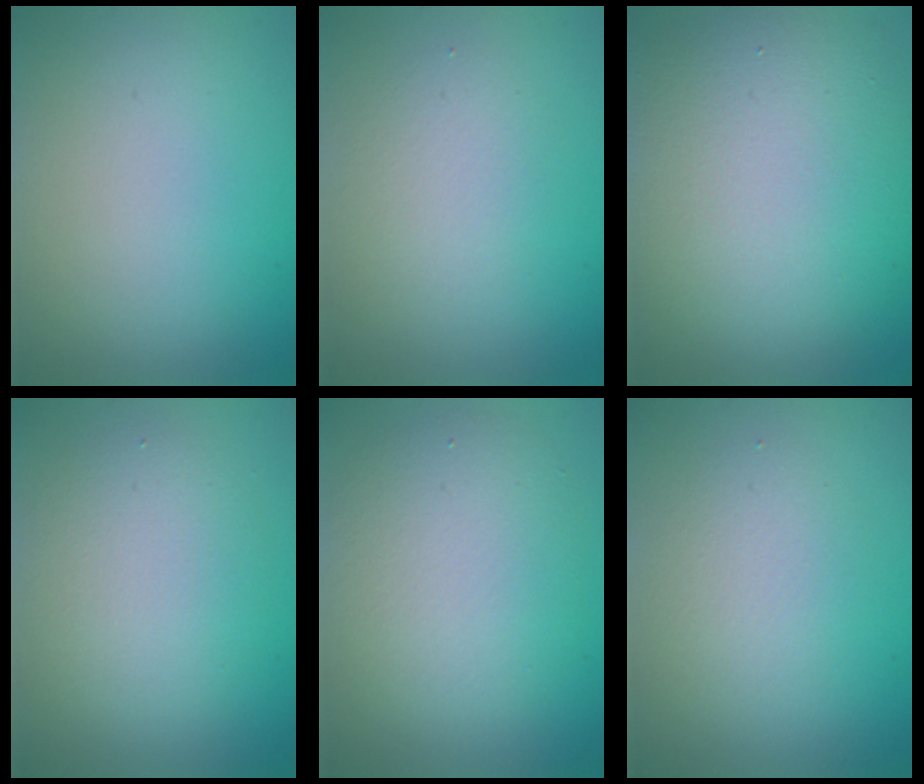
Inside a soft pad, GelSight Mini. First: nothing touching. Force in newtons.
{"total": 2.3, "press": 2.3, "slide": 0.2}
{"total": 11.5, "press": 11.4, "slide": 0.7}
{"total": 3.9, "press": 3.9, "slide": 0.0}
{"total": 5.2, "press": 5.2, "slide": 0.2}
{"total": 2.4, "press": 2.4, "slide": 0.2}